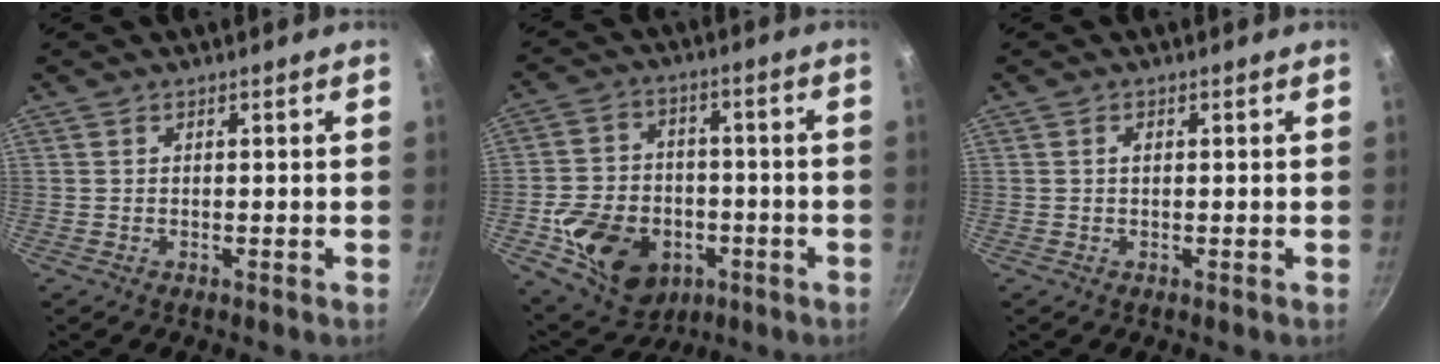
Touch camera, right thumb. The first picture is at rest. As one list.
[{"total": 17.0, "force": [-5.2, 12.9, 9.7], "torque": [-0.152, 0.033, -0.073]}, {"total": 0.9, "force": [0.2, 0.6, 0.7], "torque": [-0.011, 0.003, 0.004]}]